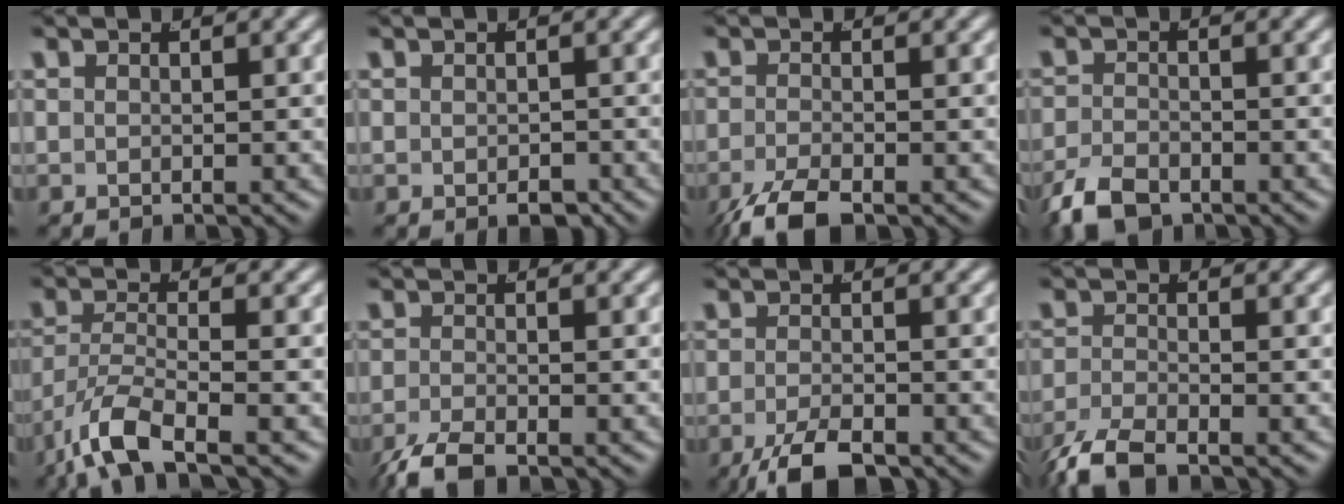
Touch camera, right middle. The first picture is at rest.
{"total": 1.5, "force": [-1.1, 0.6, 0.9], "torque": [-0.011, -0.011, -0.011]}
{"total": 4.0, "force": [-3.2, 1.2, 2.2], "torque": [-0.053, -0.022, -0.042]}
{"total": 3.8, "force": [-3.0, 1.6, 1.8], "torque": [-0.040, -0.017, -0.045]}
{"total": 4.9, "force": [-2.7, 1.7, 3.7], "torque": [-0.090, -0.036, -0.030]}
{"total": 3.2, "force": [-2.7, 0.9, 1.6], "torque": [-0.039, -0.018, -0.038]}
{"total": 4.4, "force": [-3.5, 1.2, 2.4], "torque": [-0.049, -0.017, -0.051]}
{"total": 3.9, "force": [-3.2, 1.0, 2.0], "torque": [-0.047, -0.016, -0.045]}